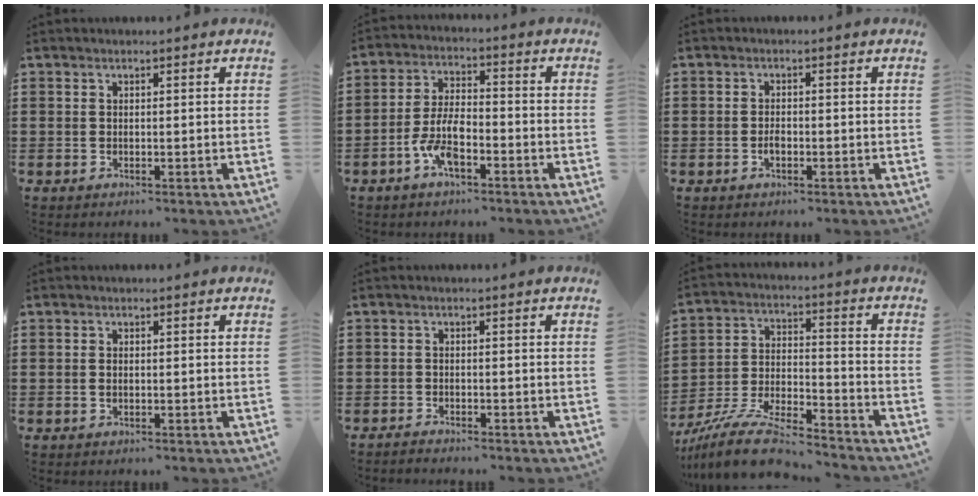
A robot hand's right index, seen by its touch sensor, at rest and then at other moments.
{"total": 7.2, "force": [-3.3, 2.8, 5.8], "torque": [-0.130, 0.000, -0.066]}
{"total": 1.6, "force": [-0.7, 0.6, 1.2], "torque": [-0.025, -0.002, -0.013]}
{"total": 0.8, "force": [-0.1, 0.3, 0.7], "torque": [-0.017, -0.002, -0.001]}
{"total": 1.4, "force": [-1.4, 0.0, -0.2], "torque": [0.000, 0.004, -0.030]}
{"total": 11.3, "force": [-10.2, 1.4, 4.7], "torque": [-0.099, 0.020, -0.206]}